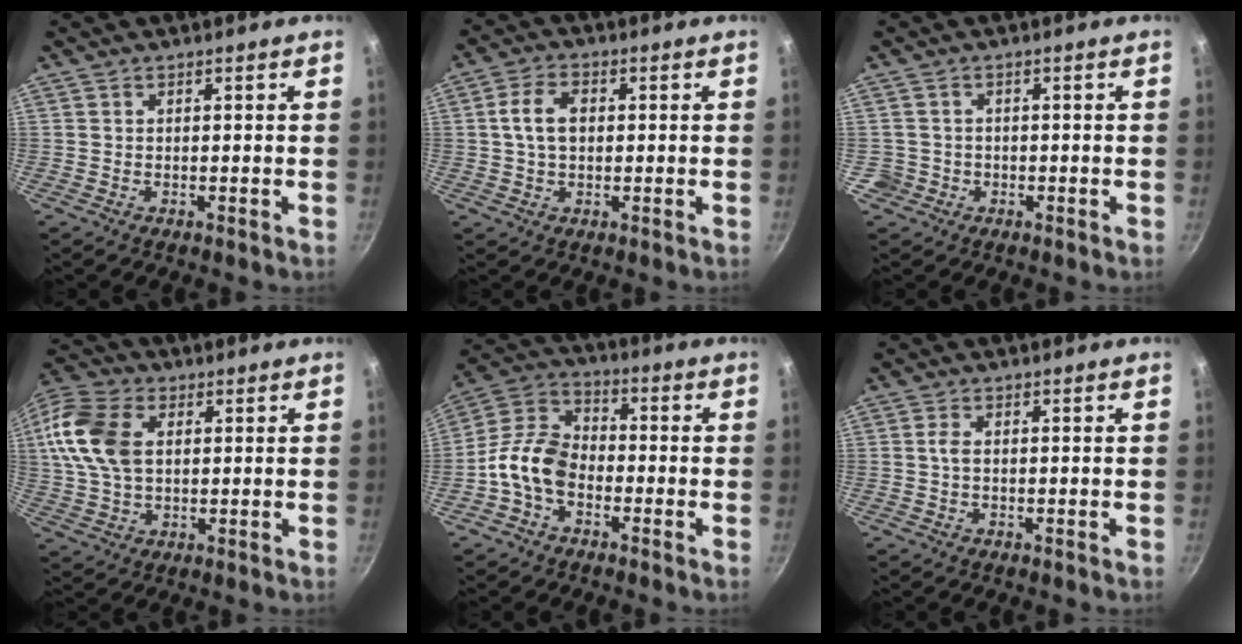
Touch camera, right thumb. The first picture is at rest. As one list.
[{"total": 6.4, "force": [0.6, 4.1, 4.8], "torque": [-0.083, 0.012, 0.008]}, {"total": 2.7, "force": [-0.7, 2.6, 0.2], "torque": [0.013, 0.021, -0.006]}, {"total": 15.0, "force": [2.8, 9.9, 10.9], "torque": [-0.215, 0.017, 0.045]}, {"total": 10.7, "force": [-3.7, 7.1, 7.0], "torque": [-0.114, 0.045, -0.093]}, {"total": 1.6, "force": [0.0, 0.8, 1.4], "torque": [-0.036, 0.005, -0.004]}]